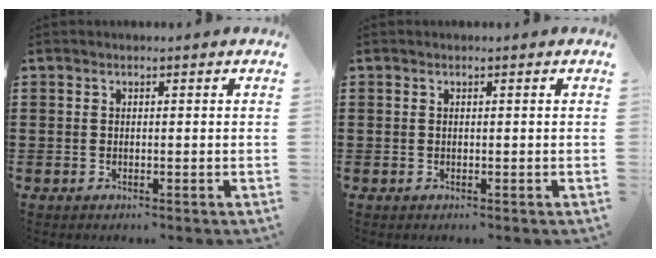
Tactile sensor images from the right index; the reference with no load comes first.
{"total": 0.0}